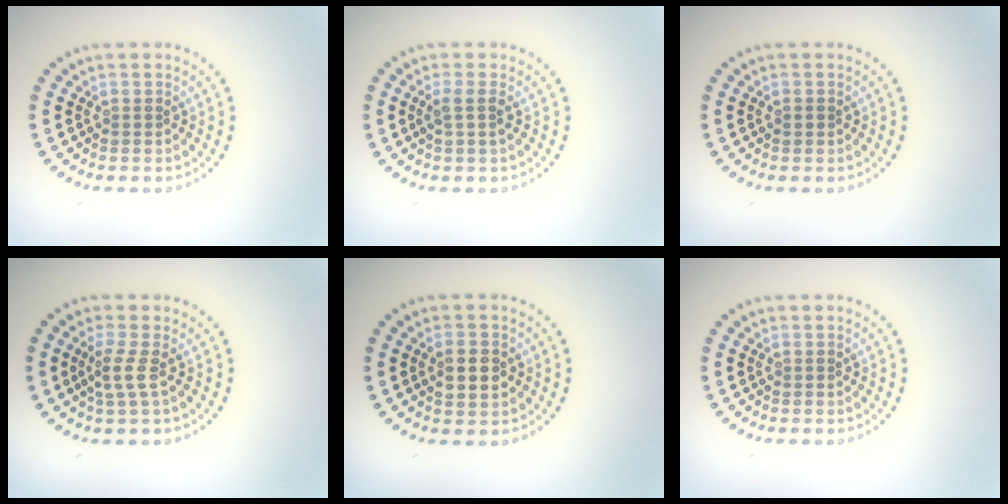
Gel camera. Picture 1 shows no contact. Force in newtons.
{"total": 1.5, "press": 1.2, "slide": 0.8}
{"total": 0.7, "press": 0.7, "slide": 0.1}
{"total": 1.9, "press": 1.3, "slide": 1.3}
{"total": 2.6, "press": 2.6, "slide": 0.2}
{"total": 0.0}